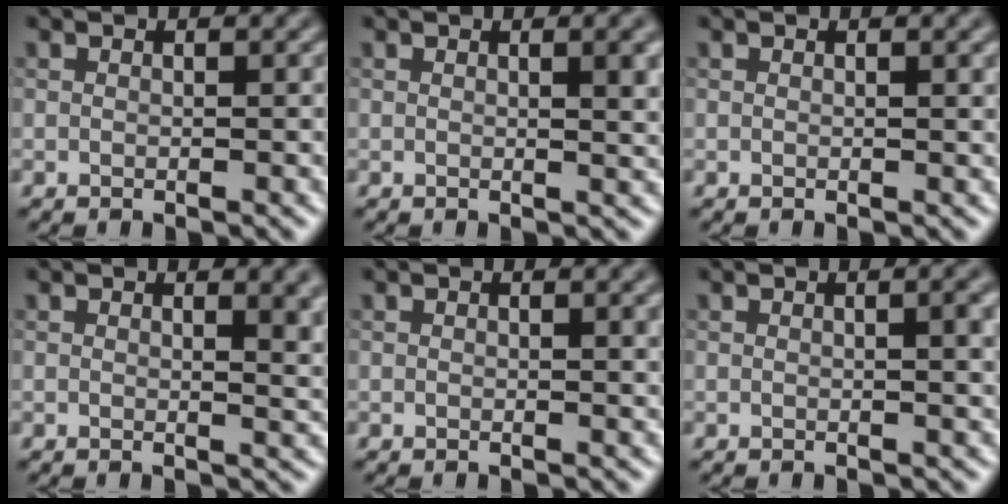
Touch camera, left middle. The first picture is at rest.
{"total": 3.8, "force": [1.1, 1.2, 3.4], "torque": [-0.031, 0.007, 0.011]}
{"total": 1.1, "force": [0.5, 0.3, 0.9], "torque": [-0.006, 0.004, 0.005]}
{"total": 4.2, "force": [1.6, 1.6, 3.5], "torque": [-0.025, 0.003, 0.020]}
{"total": 1.8, "force": [0.6, 0.6, 1.6], "torque": [-0.015, 0.004, 0.006]}
{"total": 3.2, "force": [0.5, 1.0, 3.0], "torque": [-0.032, 0.008, 0.005]}